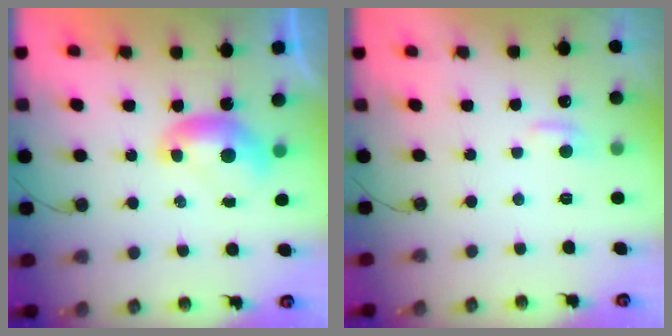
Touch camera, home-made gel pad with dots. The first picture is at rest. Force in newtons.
{"total": 1.0, "press": 0.7, "slide": 0.7}